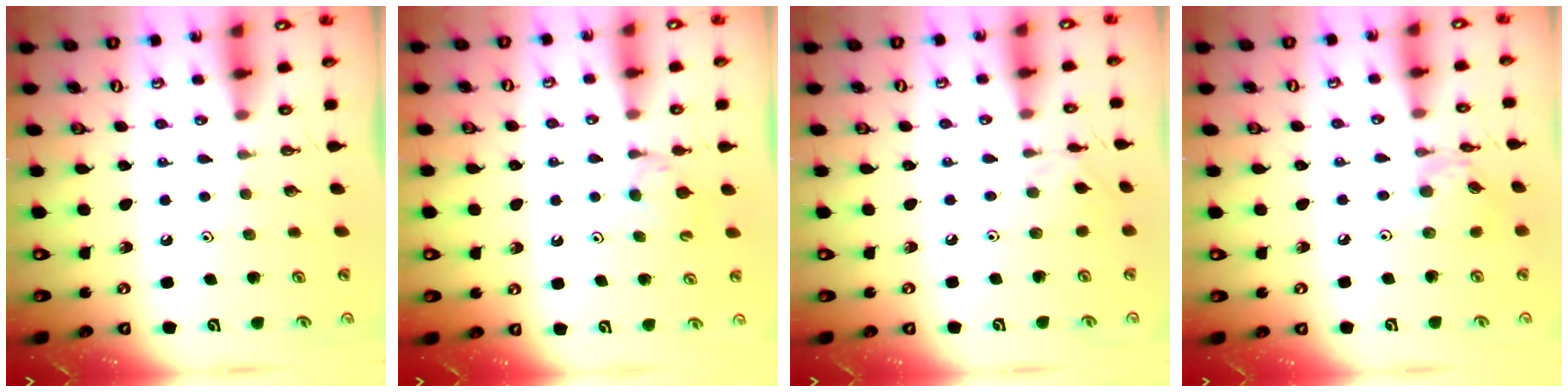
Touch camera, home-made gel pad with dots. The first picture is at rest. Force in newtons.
{"total": 4.0, "press": 3.9, "slide": 0.7}
{"total": 1.6, "press": 1.6, "slide": 0.2}
{"total": 8.8, "press": 8.8, "slide": 0.5}